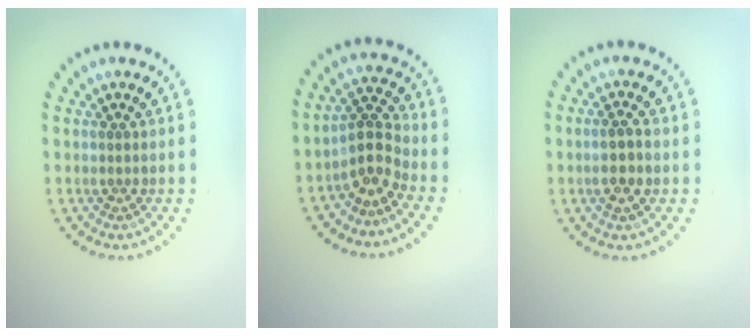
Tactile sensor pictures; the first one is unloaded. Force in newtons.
{"total": 2.9, "press": 2.1, "slide": 2.0}
{"total": 2.2, "press": 2.1, "slide": 0.6}